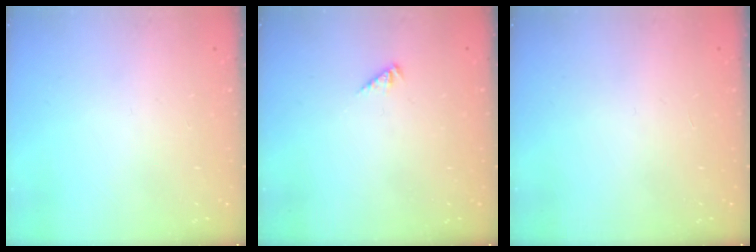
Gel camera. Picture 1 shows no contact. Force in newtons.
{"total": 1.3, "press": 1.3, "slide": 0.4}
{"total": 0.0}